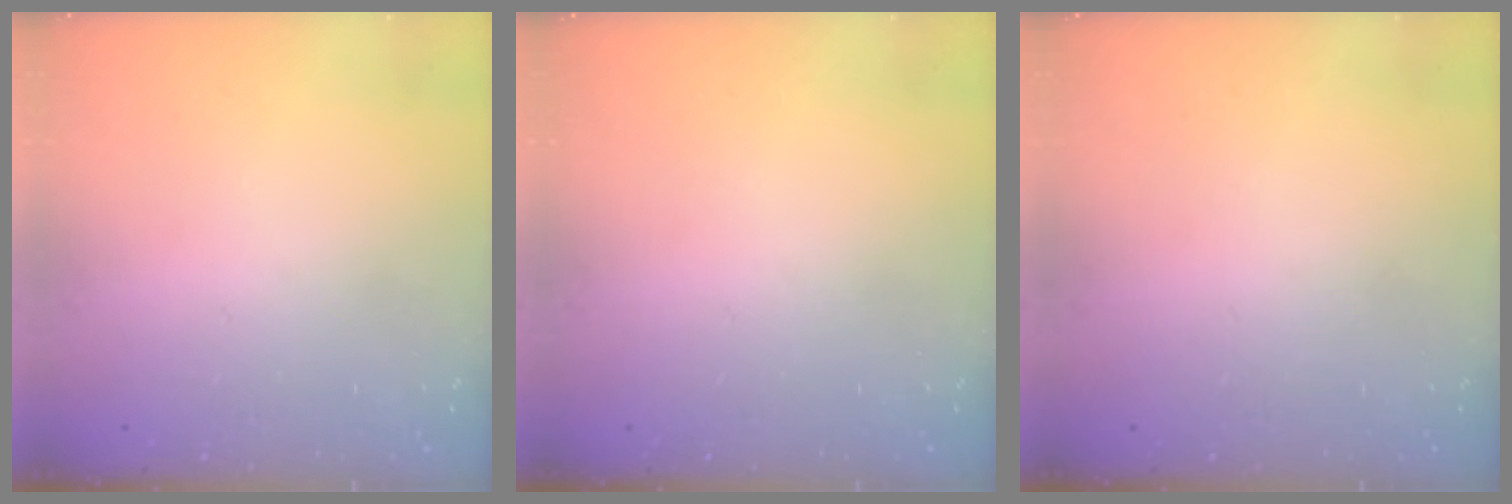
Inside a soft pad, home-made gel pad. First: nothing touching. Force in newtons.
{"total": 0.0}
{"total": 0.0}